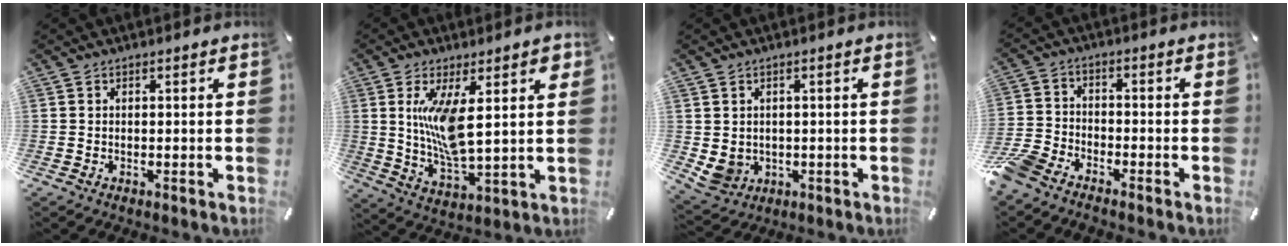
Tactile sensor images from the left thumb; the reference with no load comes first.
{"total": 12.6, "force": [4.0, 4.4, 11.1], "torque": [-0.223, -0.022, 0.059]}
{"total": 4.2, "force": [0.5, 4.1, 1.0], "torque": [-0.044, -0.004, 0.010]}
{"total": 7.0, "force": [-6.2, 2.6, 1.9], "torque": [-0.058, 0.020, -0.128]}